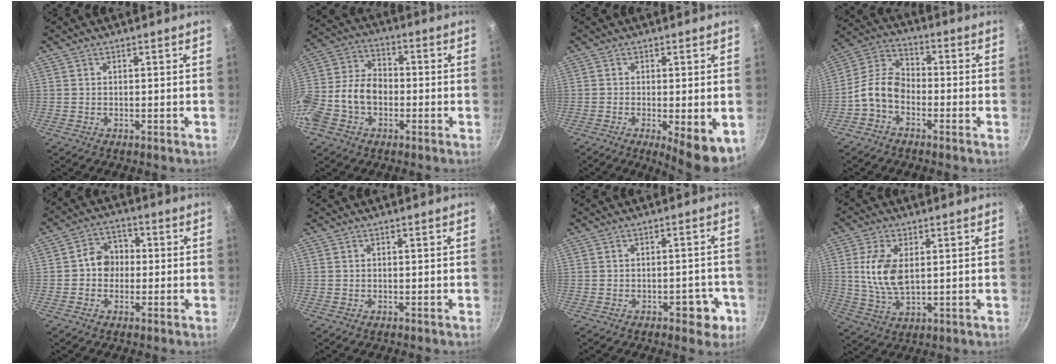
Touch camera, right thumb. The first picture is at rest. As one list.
[{"total": 14.4, "force": [-3.5, 10.3, 9.5], "torque": [-0.172, 0.049, -0.074]}, {"total": 8.6, "force": [-2.1, 2.6, 7.9], "torque": [-0.096, -0.010, -0.020]}, {"total": 7.7, "force": [-3.1, 5.2, 4.8], "torque": [-0.087, 0.043, -0.077]}, {"total": 6.2, "force": [-0.4, 5.2, 3.3], "torque": [-0.013, 0.018, -0.017]}, {"total": 0.0}, {"total": 5.7, "force": [-2.5, 3.1, 4.1], "torque": [-0.025, 0.022, -0.026]}, {"total": 9.3, "force": [1.4, 5.0, 7.8], "torque": [-0.154, -0.007, 0.030]}]